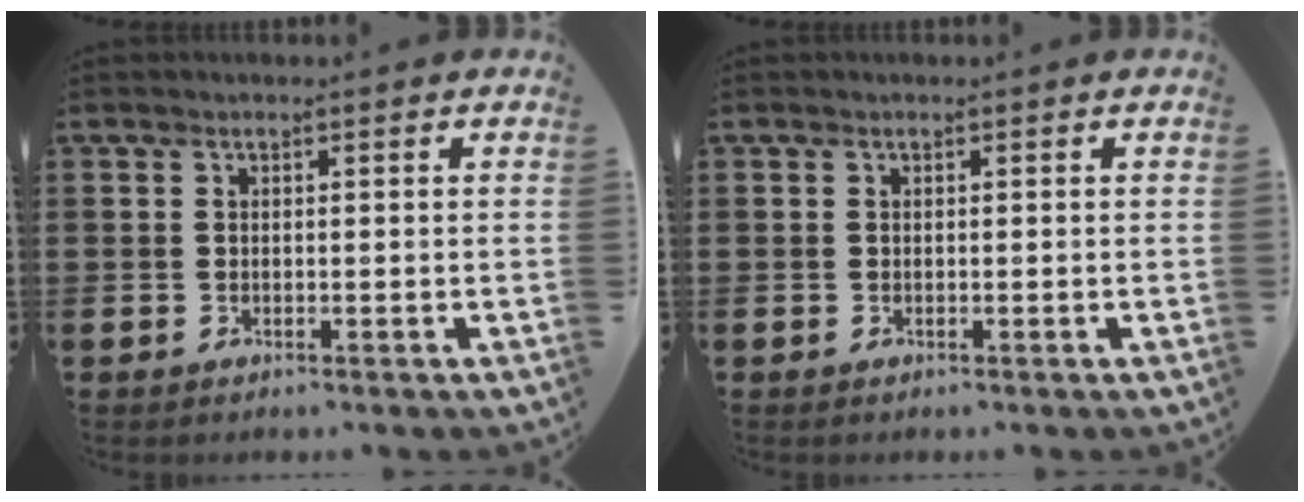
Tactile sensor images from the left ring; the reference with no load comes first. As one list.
[{"total": 0.0}]